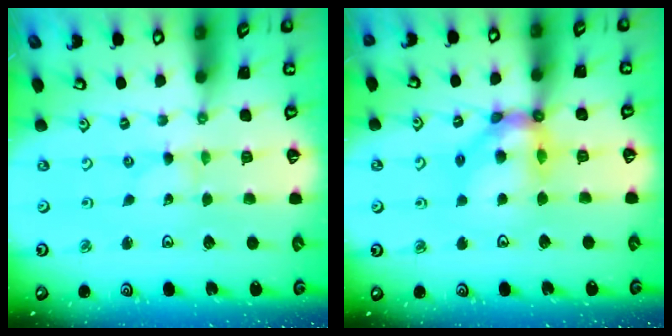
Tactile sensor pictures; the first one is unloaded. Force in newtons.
{"total": 12.0, "press": 11.9, "slide": 1.6}